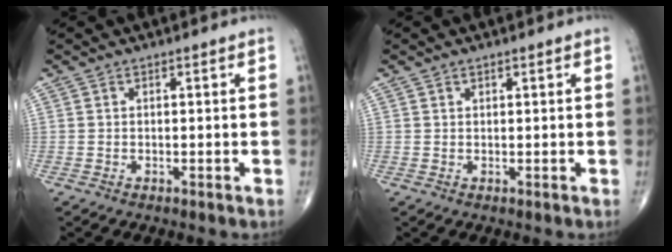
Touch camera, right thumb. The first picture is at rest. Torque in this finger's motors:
{"motor_torque": [-0.53, -0.12, -0.10, 0.20, 0.04]}